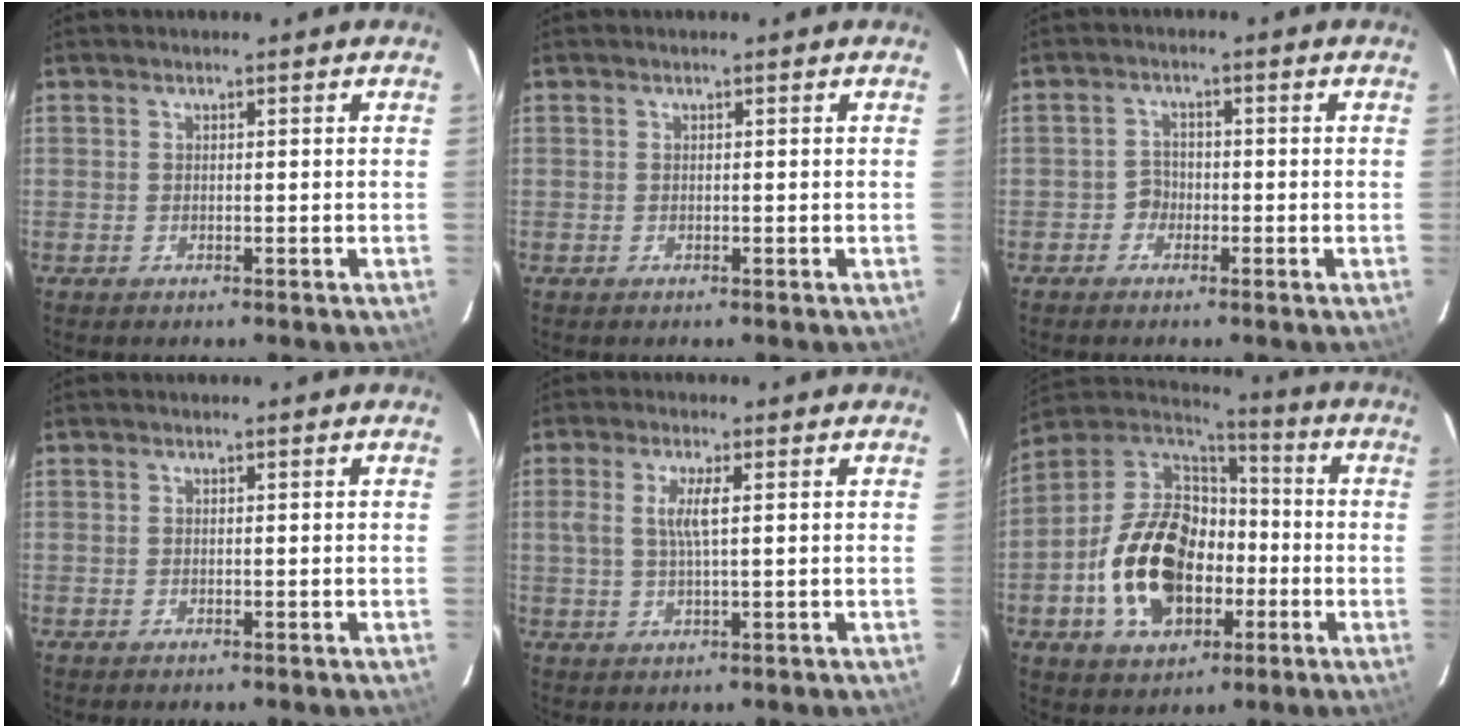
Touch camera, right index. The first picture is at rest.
{"total": 0.0}
{"total": 2.4, "force": [-1.4, 1.9, 0.1], "torque": [-0.001, 0.008, -0.027]}
{"total": 0.0}
{"total": 4.3, "force": [0.7, 0.7, 4.2], "torque": [-0.083, 0.000, 0.015]}
{"total": 20.9, "force": [-4.9, 13.9, 14.9], "torque": [-0.317, 0.024, -0.071]}